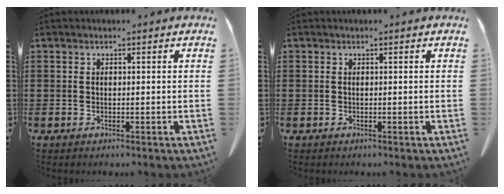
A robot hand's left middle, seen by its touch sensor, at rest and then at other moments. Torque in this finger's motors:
{"motor_torque": [-0.72, -0.21, 0.09, 0.02]}